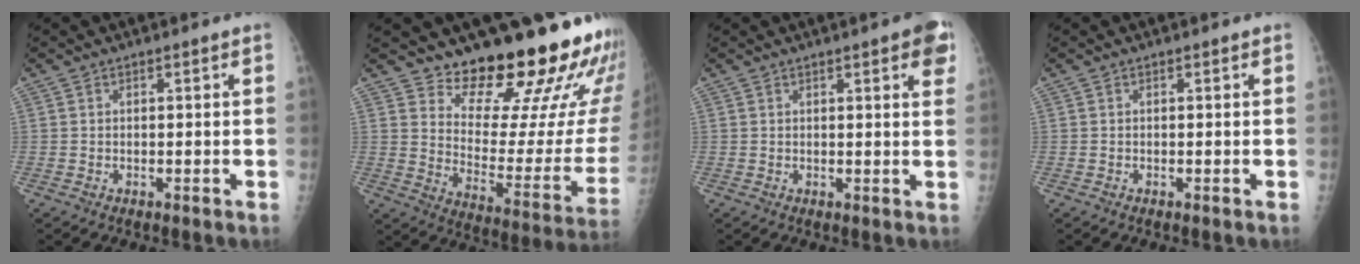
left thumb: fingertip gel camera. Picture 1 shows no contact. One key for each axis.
{"total": 22.2, "fx": 18.4, "fy": 5.4, "fz": 11.2, "tx": -0.119, "ty": -0.179, "tz": 0.248}
{"total": 5.5, "fx": 2.6, "fy": 1.2, "fz": 4.6, "tx": -0.042, "ty": -0.004, "tz": 0.025}
{"total": 0.0}